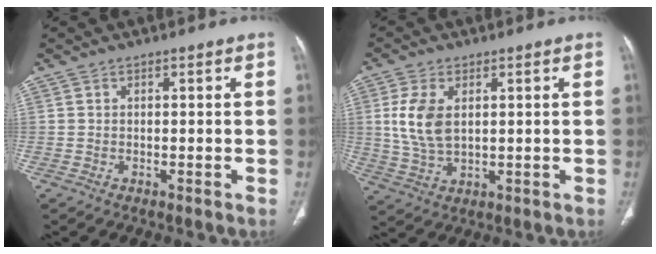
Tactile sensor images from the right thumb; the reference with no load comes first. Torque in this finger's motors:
{"motor_torque": [1.13, 0.85, 0.71, -0.82, 0.20]}